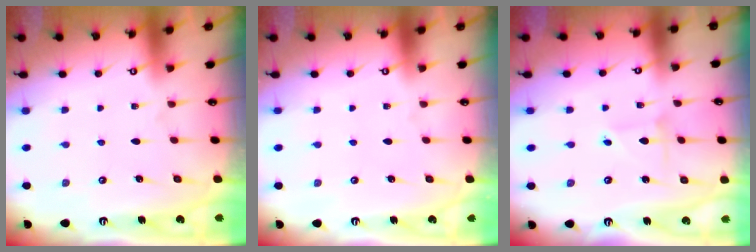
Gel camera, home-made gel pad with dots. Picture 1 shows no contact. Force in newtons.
{"total": 0.0}
{"total": 2.0, "press": 2.0, "slide": 0.2}